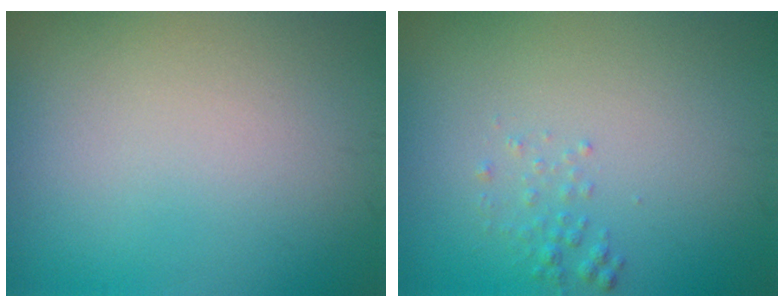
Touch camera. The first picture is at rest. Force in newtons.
{"total": 1.0, "press": 1.0, "slide": 0.0}